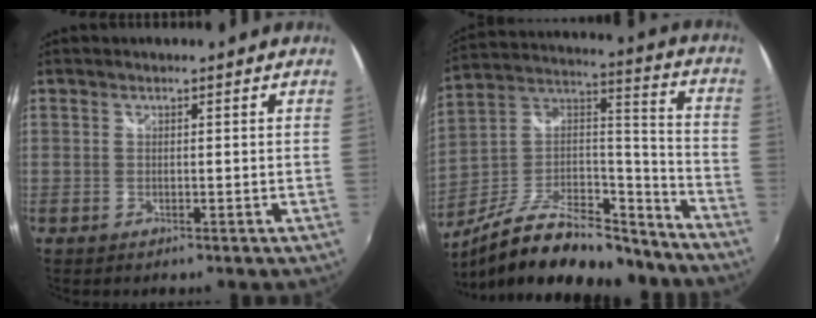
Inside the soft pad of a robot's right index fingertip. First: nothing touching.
{"total": 25.0, "force": [-18.7, 9.0, 14.0], "torque": [-0.249, 0.019, -0.289]}